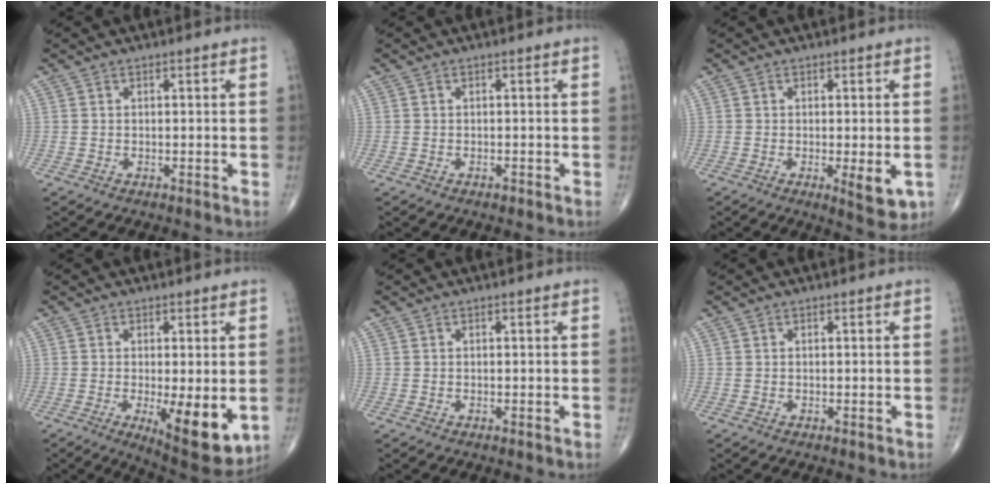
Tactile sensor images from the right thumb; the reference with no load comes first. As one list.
[{"total": 0.6, "force": [-0.4, 0.4, 0.3], "torque": [-0.003, 0.000, -0.009]}, {"total": 4.9, "force": [-0.9, 1.6, 4.5], "torque": [-0.063, -0.014, -0.011]}, {"total": 11.0, "force": [-2.2, 3.6, 10.2], "torque": [-0.141, -0.027, -0.024]}, {"total": 0.0}, {"total": 0.0}]